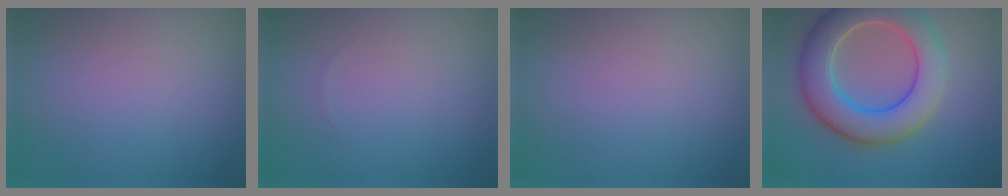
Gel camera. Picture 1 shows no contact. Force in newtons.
{"total": 0.0}
{"total": 0.0}
{"total": 8.5, "press": 8.4, "slide": 0.6}